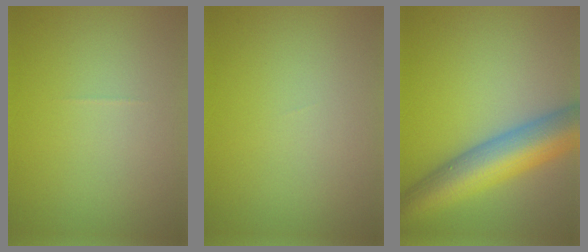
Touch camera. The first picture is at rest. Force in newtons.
{"total": 0.0}
{"total": 9.1, "press": 9.1, "slide": 0.3}